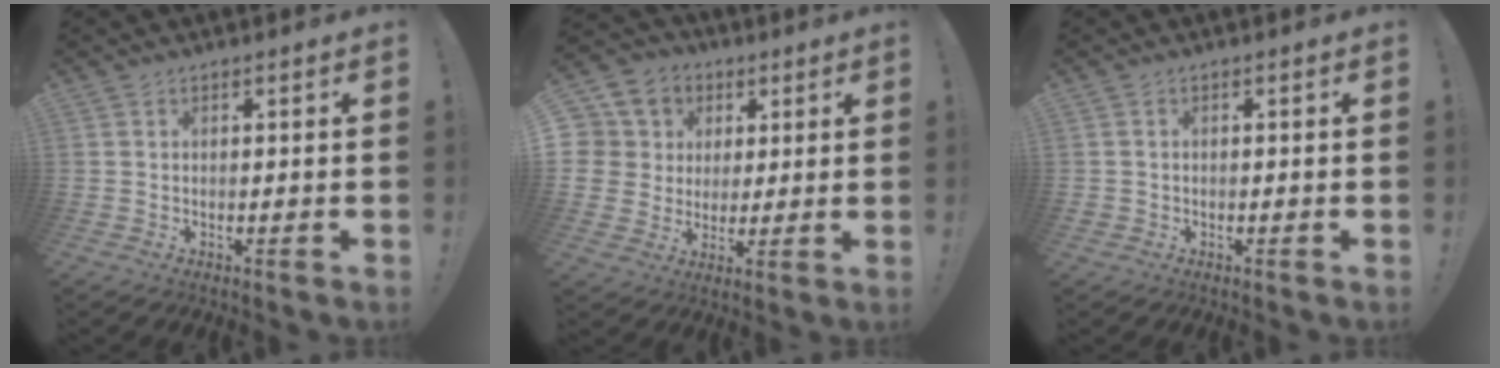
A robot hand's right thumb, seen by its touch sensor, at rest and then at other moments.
{"total": 9.3, "force": [2.4, 8.6, 2.5], "torque": [-0.051, -0.011, 0.053]}
{"total": 1.0, "force": [-0.4, 0.9, 0.3], "torque": [-0.004, 0.004, -0.007]}